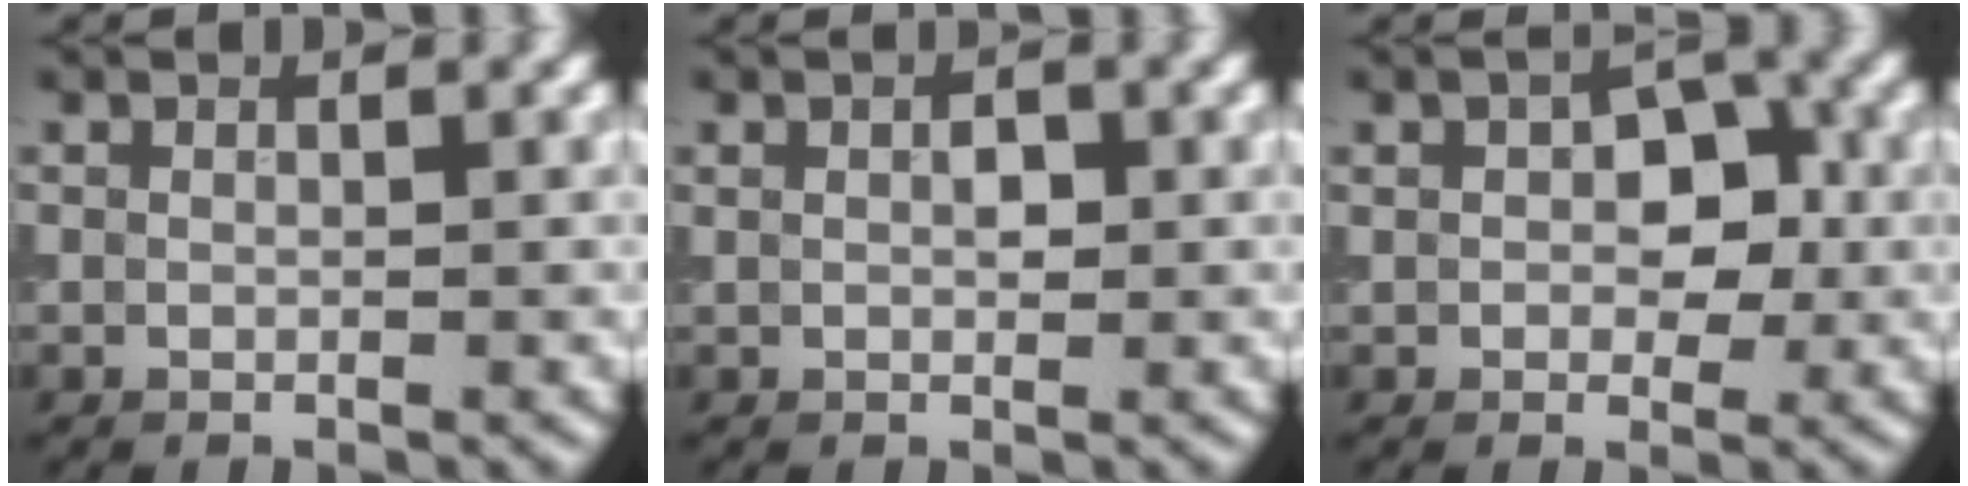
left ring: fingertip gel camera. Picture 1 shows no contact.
{"total": 1.3, "force": [0.3, 0.7, 1.1], "torque": [-0.019, 0.003, 0.005]}
{"total": 4.1, "force": [0.4, 2.5, 3.3], "torque": [-0.048, 0.003, 0.002]}